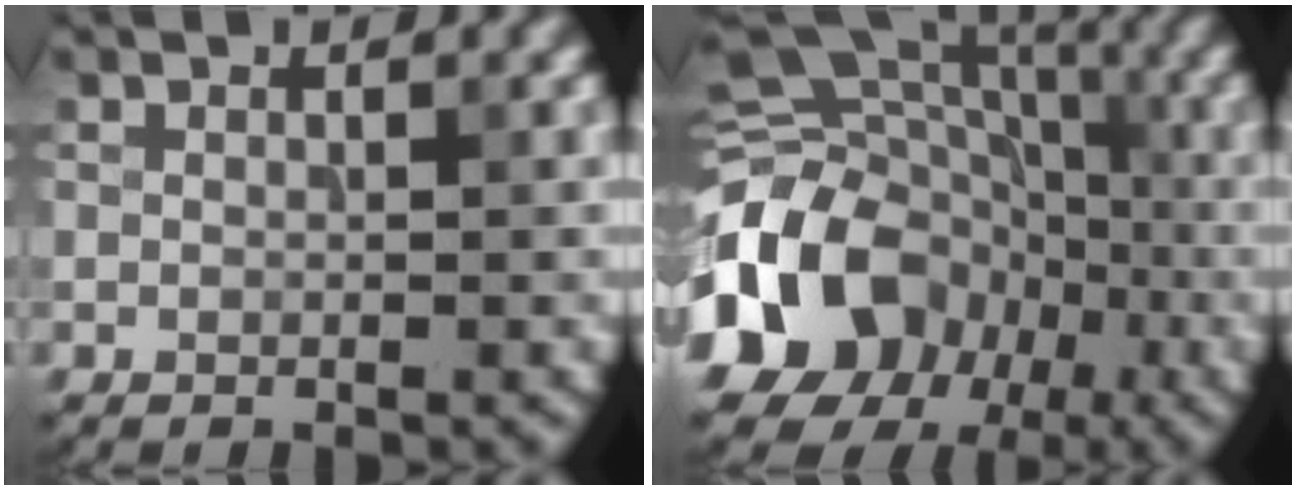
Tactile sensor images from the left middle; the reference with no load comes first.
{"total": 15.5, "force": [-5.6, 12.5, 7.3], "torque": [-0.158, 0.002, -0.117]}